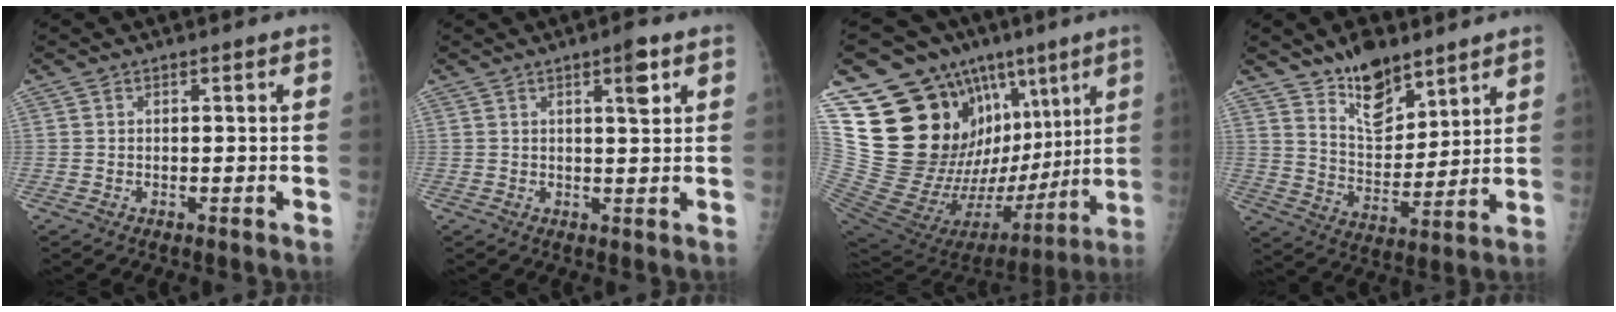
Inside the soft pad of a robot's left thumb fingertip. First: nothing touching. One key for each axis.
{"total": 3.8, "fx": 2.0, "fy": 0.9, "fz": 3.1, "tx": -0.037, "ty": -0.008, "tz": 0.028}
{"total": 31.7, "fx": 10.5, "fy": 18.0, "fz": 23.9, "tx": -0.346, "ty": -0.005, "tz": 0.208}
{"total": 11.9, "fx": 8.7, "fy": 5.6, "fz": 5.8, "tx": -0.062, "ty": -0.069, "tz": 0.161}